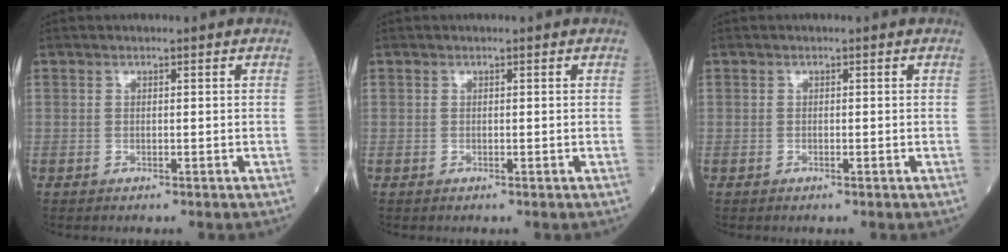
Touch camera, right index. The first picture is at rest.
{"total": 0.0}
{"total": 0.0}